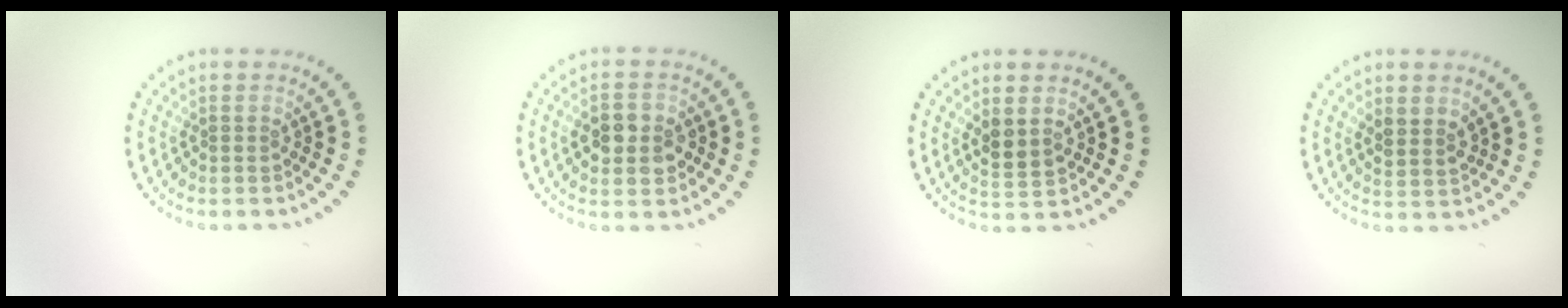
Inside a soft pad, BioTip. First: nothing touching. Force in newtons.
{"total": 3.5, "press": 3.5, "slide": 0.1}
{"total": 1.9, "press": 1.8, "slide": 0.7}
{"total": 1.9, "press": 1.7, "slide": 1.0}